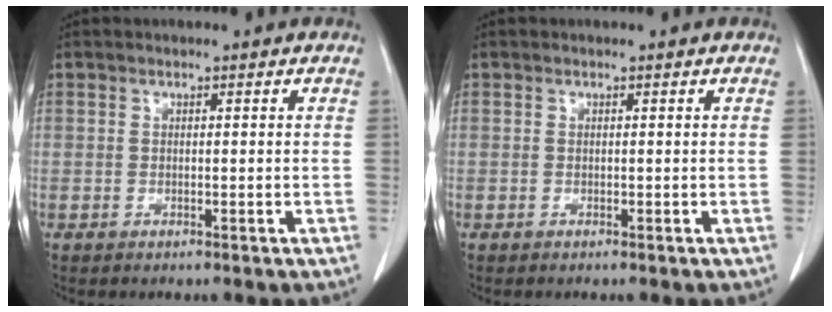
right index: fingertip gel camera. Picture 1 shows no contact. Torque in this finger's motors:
{"motor_torque": [-0.24, 0.07, -0.05, -0.01]}